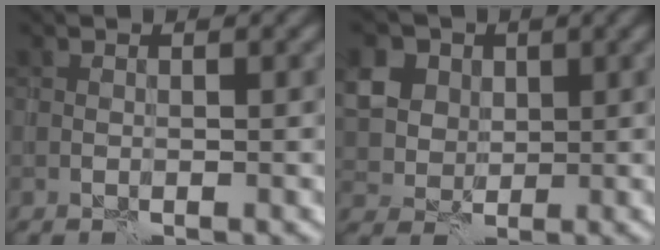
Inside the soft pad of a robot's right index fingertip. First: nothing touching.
{"total": 7.1, "force": [2.6, 5.8, 3.2], "torque": [-0.073, 0.014, 0.039]}